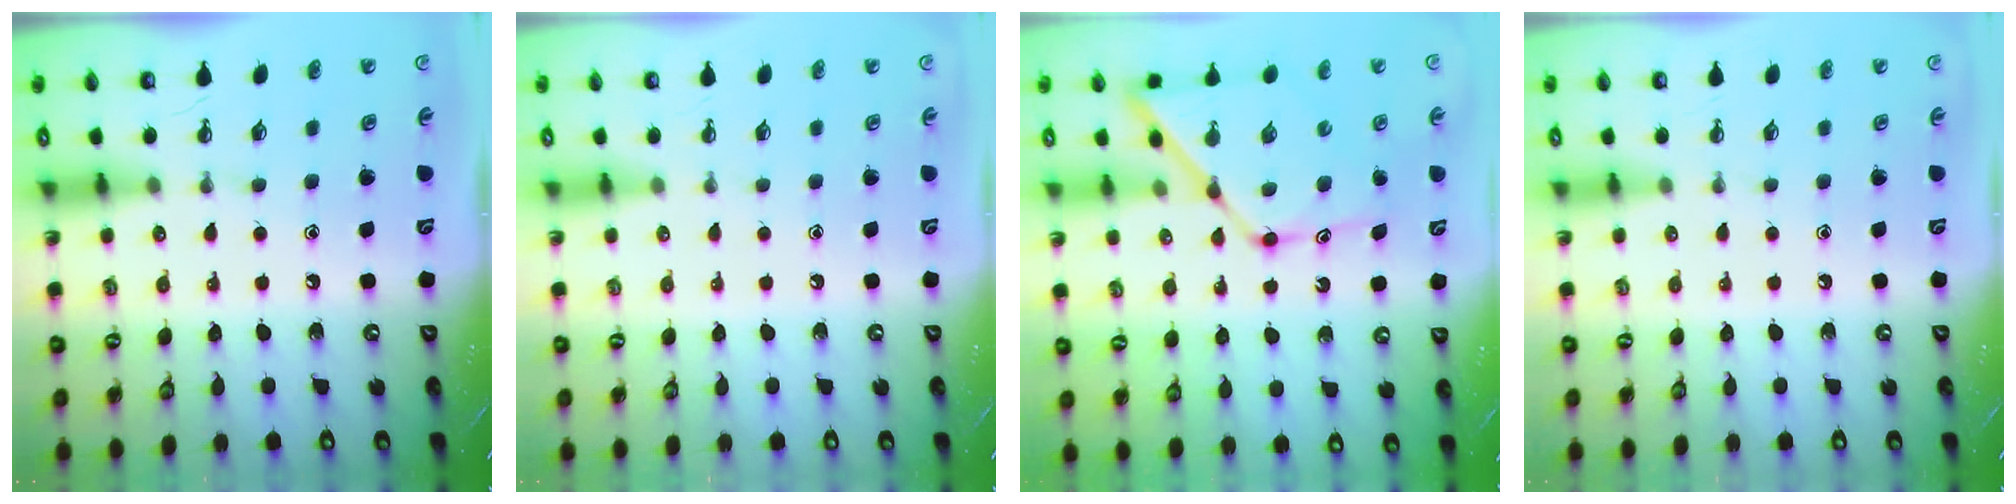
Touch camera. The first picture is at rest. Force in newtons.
{"total": 0.0}
{"total": 13.7, "press": 13.7, "slide": 1.3}
{"total": 0.0}